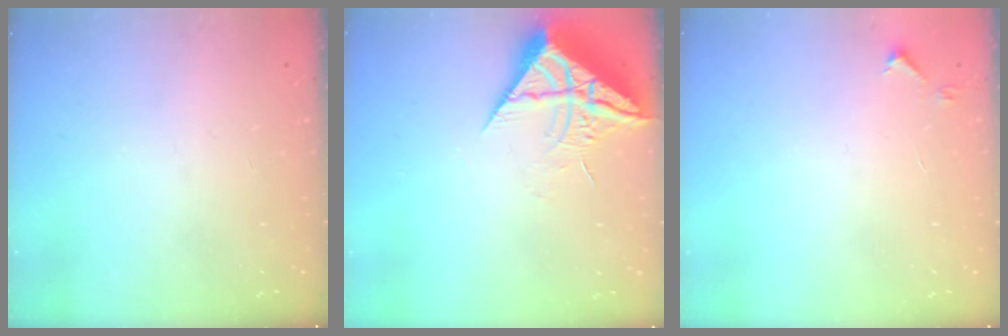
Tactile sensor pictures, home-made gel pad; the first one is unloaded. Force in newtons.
{"total": 10.0, "press": 9.9, "slide": 1.0}
{"total": 3.8, "press": 3.7, "slide": 0.6}